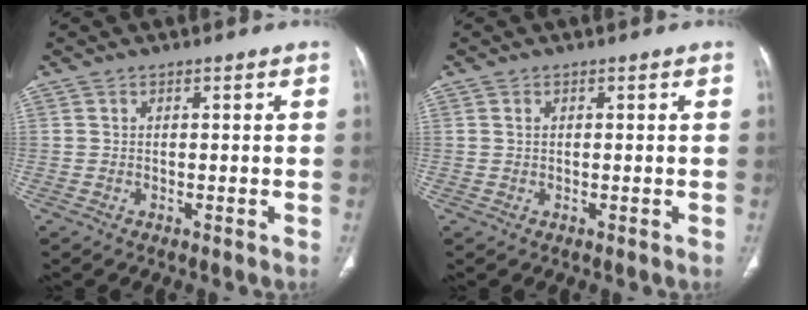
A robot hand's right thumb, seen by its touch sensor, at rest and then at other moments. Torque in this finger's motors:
{"motor_torque": [0.11, -0.09, -0.05, 0.09, 0.05]}